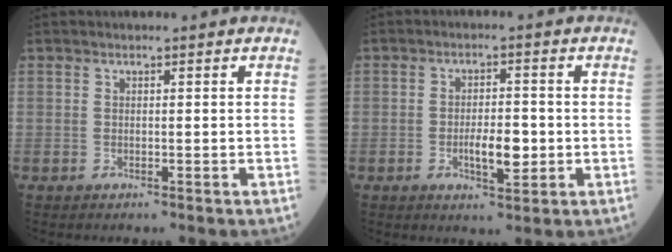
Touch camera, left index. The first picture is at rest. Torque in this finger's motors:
{"motor_torque": [0.19, -0.01, 0.16, 0.07]}